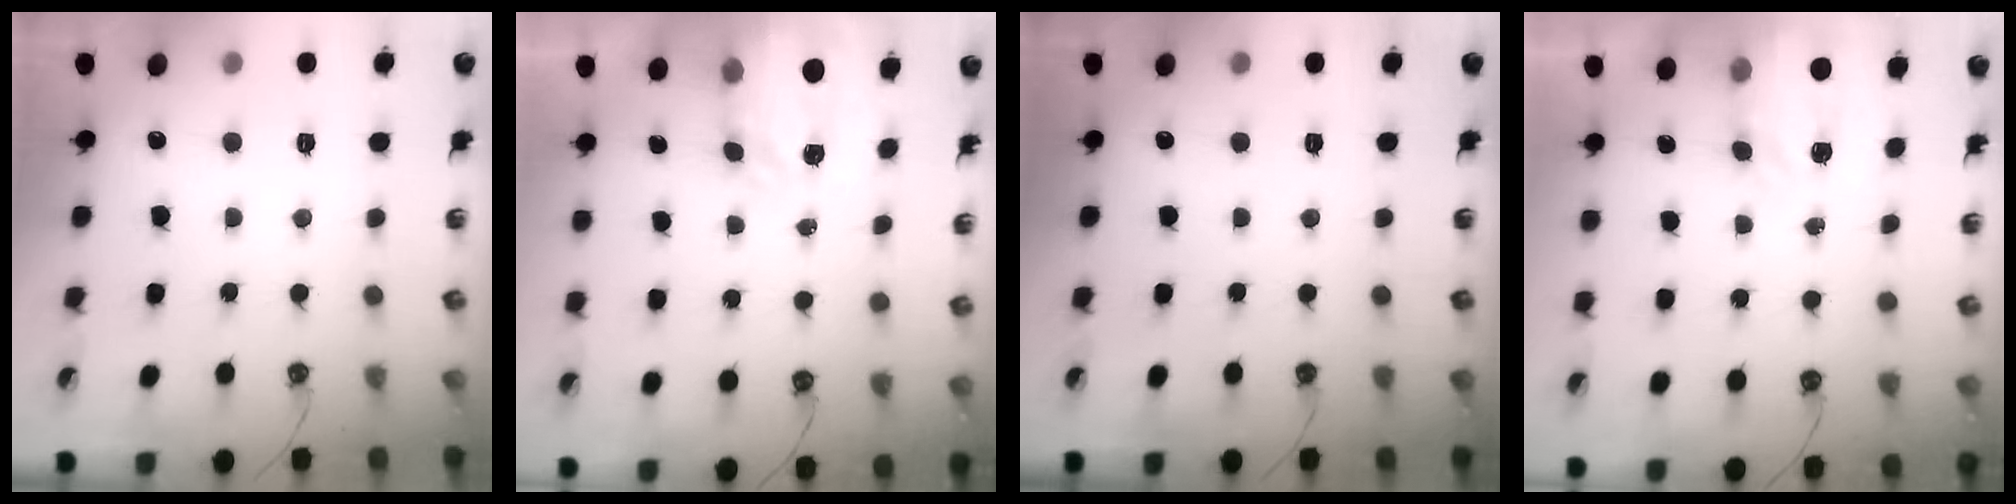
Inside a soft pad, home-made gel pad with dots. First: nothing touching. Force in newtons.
{"total": 4.0, "press": 3.9, "slide": 0.6}
{"total": 0.0}
{"total": 3.8, "press": 3.7, "slide": 0.7}